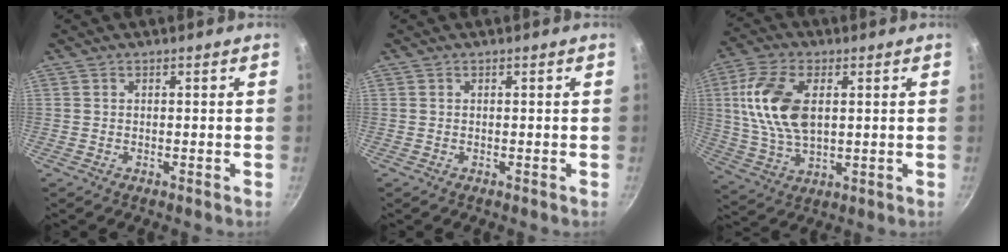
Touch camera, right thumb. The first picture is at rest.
{"total": 0.0}
{"total": 14.3, "force": [2.7, 8.1, 11.5], "torque": [-0.218, -0.003, 0.052]}